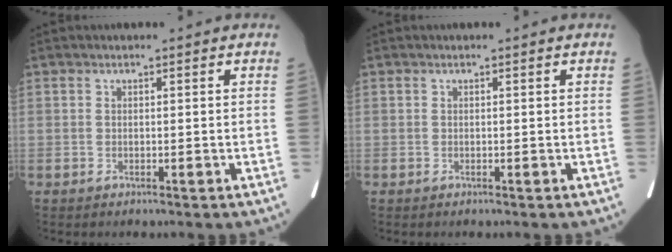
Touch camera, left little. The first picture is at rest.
{"total": 0.0}